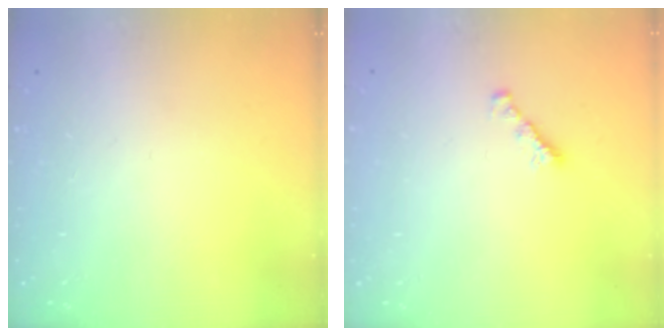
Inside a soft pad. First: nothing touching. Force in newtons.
{"total": 1.6, "press": 1.5, "slide": 0.5}